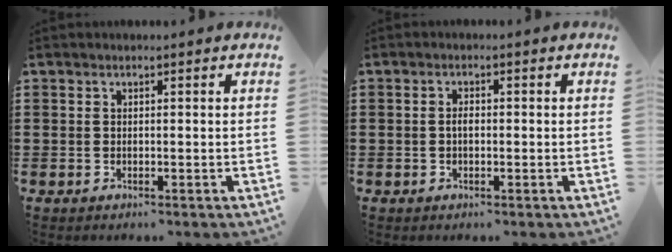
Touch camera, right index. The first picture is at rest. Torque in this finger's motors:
{"motor_torque": [0.73, 0.91, 0.29, 0.07]}